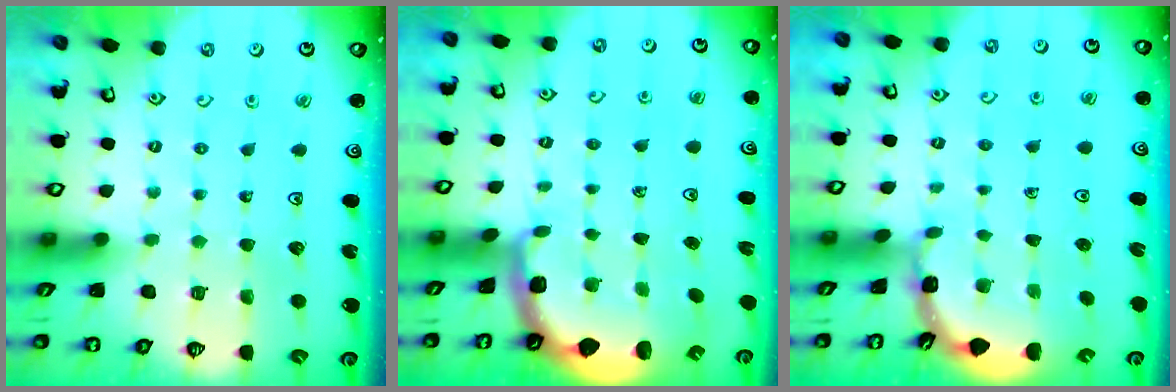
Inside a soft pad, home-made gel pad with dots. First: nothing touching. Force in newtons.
{"total": 2.4, "press": 2.1, "slide": 1.2}
{"total": 1.6, "press": 1.6, "slide": 0.1}